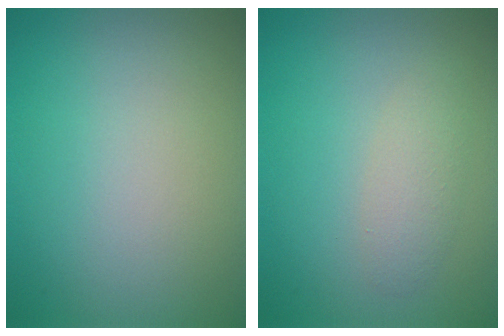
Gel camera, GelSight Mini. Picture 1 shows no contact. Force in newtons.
{"total": 1.7, "press": 1.7, "slide": 0.1}